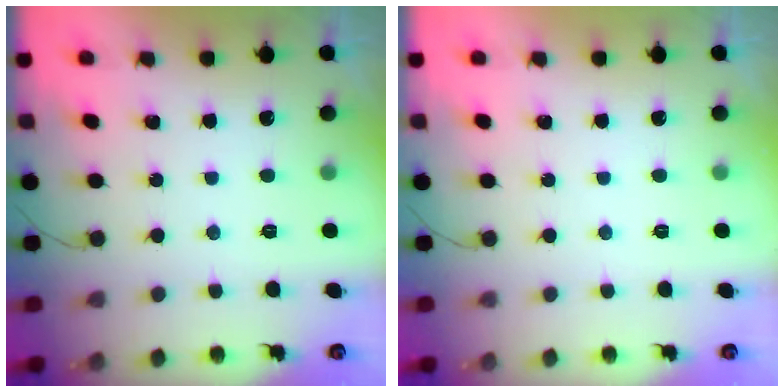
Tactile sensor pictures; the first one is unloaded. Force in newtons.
{"total": 0.0}